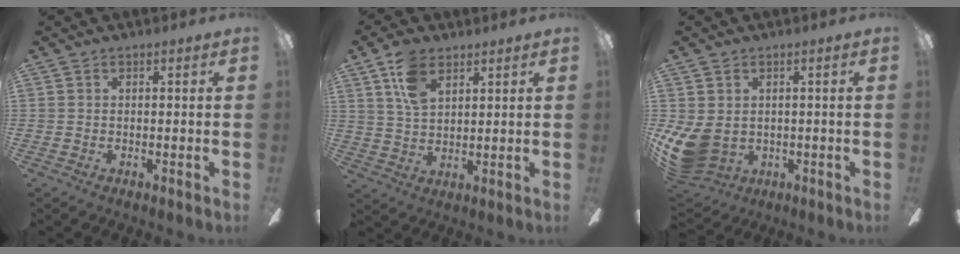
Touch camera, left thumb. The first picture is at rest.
{"total": 8.8, "force": [4.9, 4.9, 5.4], "torque": [-0.102, -0.003, 0.092]}
{"total": 8.9, "force": [-0.8, 6.8, 5.6], "torque": [-0.130, -0.002, -0.012]}